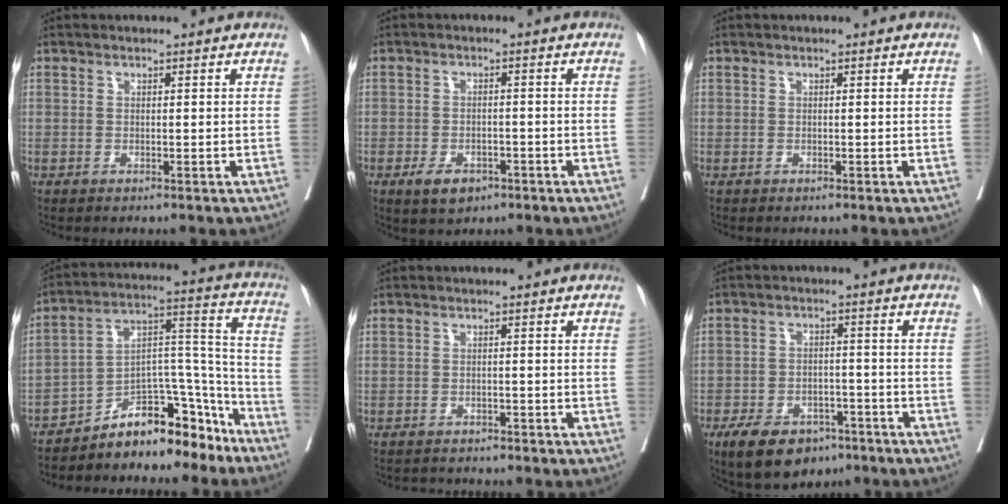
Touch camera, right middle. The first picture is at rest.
{"total": 4.4, "force": [-2.6, 2.5, 2.5], "torque": [-0.043, 0.000, -0.033]}
{"total": 0.0}
{"total": 13.6, "force": [-11.5, 4.7, 5.5], "torque": [-0.065, 0.069, -0.186]}
{"total": 2.5, "force": [-2.2, 1.3, -0.1], "torque": [-0.004, 0.000, -0.034]}
{"total": 10.3, "force": [-6.9, 5.6, 5.2], "torque": [-0.085, 0.004, -0.107]}